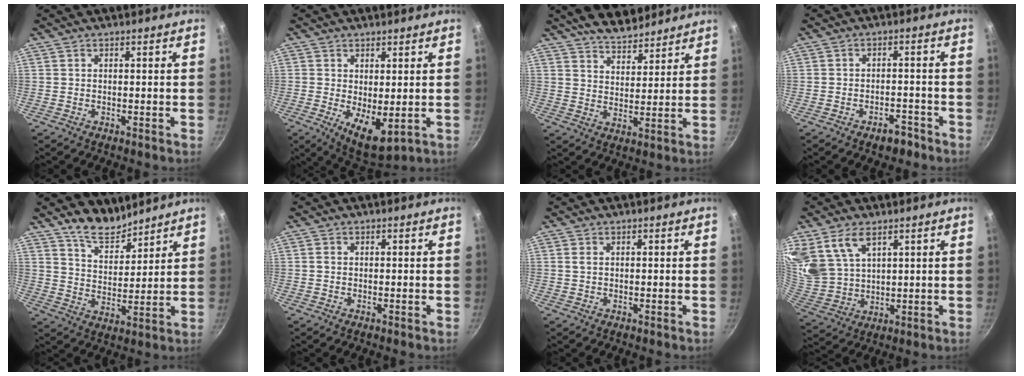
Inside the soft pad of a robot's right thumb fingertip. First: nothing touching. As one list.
[{"total": 7.9, "force": [-0.1, 3.6, 7.0], "torque": [-0.093, -0.022, 0.012]}, {"total": 9.8, "force": [8.3, 3.7, 3.5], "torque": [-0.031, -0.042, 0.137]}, {"total": 3.9, "force": [-2.8, 2.0, 2.0], "torque": [-0.013, 0.027, -0.029]}, {"total": 7.7, "force": [6.7, 3.2, 2.1], "torque": [-0.011, -0.059, 0.118]}, {"total": 0.7, "force": [0.0, 0.6, 0.4], "torque": [-0.007, 0.003, 0.000]}, {"total": 0.9, "force": [0.3, 0.5, 0.6], "torque": [-0.013, 0.001, 0.004]}, {"total": 10.8, "force": [6.2, 6.4, 6.1], "torque": [-0.104, -0.032, 0.138]}]